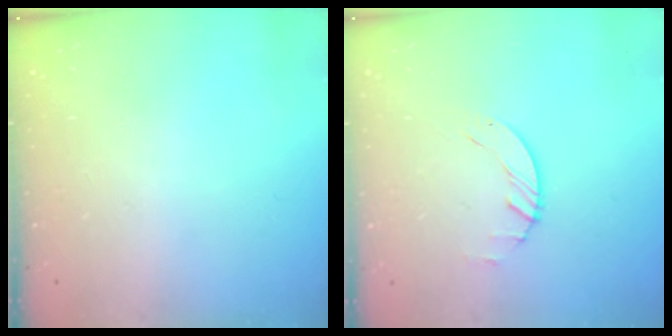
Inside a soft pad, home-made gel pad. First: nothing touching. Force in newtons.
{"total": 0.8, "press": 0.8, "slide": 0.2}